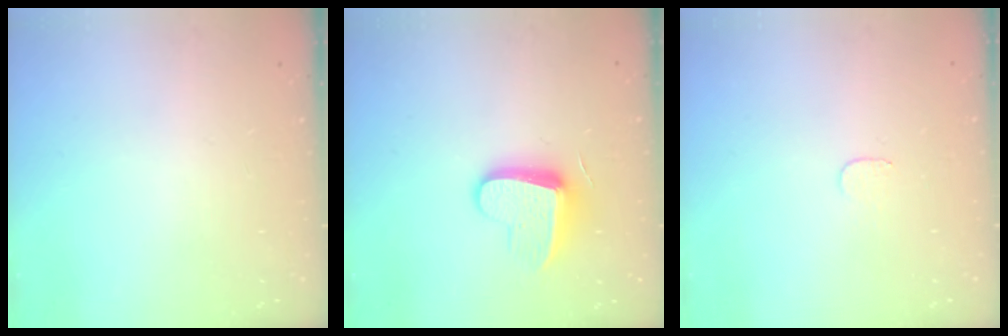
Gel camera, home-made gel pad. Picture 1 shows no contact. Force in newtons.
{"total": 11.6, "press": 11.6, "slide": 0.5}
{"total": 3.0, "press": 3.0, "slide": 0.3}